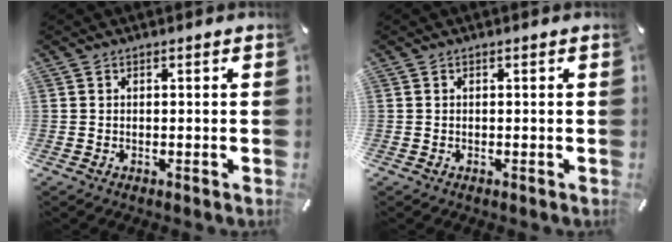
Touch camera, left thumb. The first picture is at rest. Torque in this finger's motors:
{"motor_torque": [-0.01, 0.01, 0.00, 0.00, 0.00]}